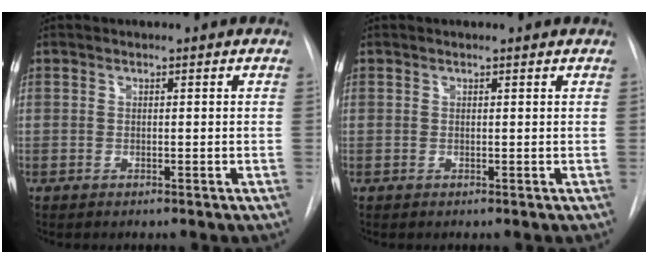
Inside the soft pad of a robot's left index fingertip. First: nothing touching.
{"total": 1.0, "force": [1.0, 0.0, 0.2], "torque": [-0.011, 0.006, 0.012]}